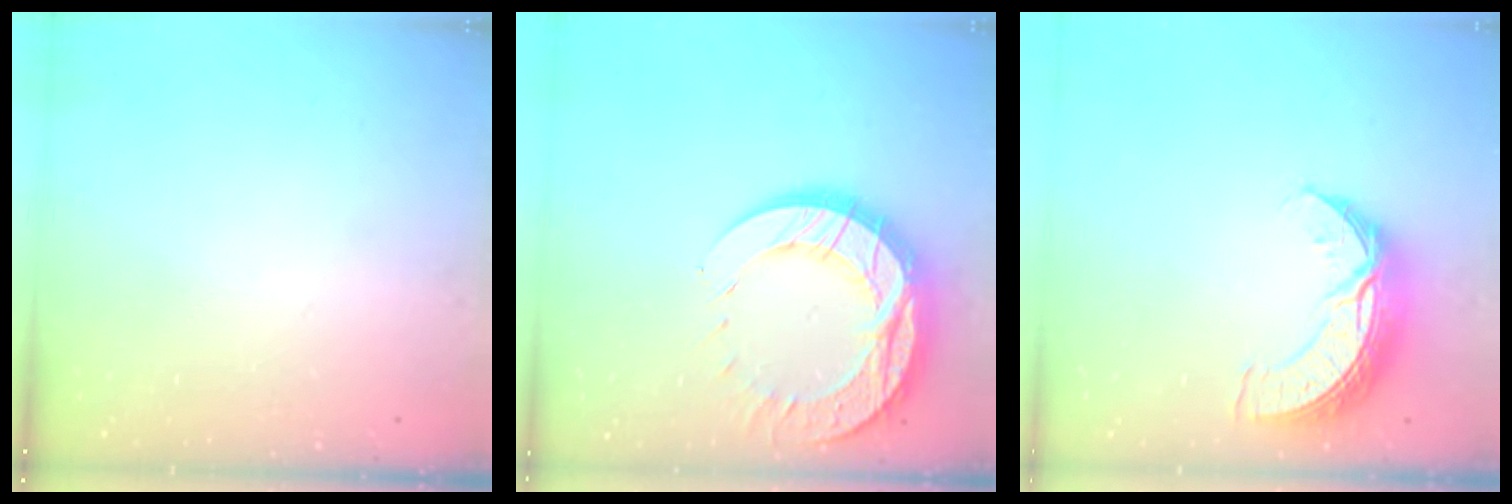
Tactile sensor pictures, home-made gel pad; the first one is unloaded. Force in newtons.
{"total": 19.4, "press": 19.4, "slide": 1.8}
{"total": 10.3, "press": 10.2, "slide": 0.7}